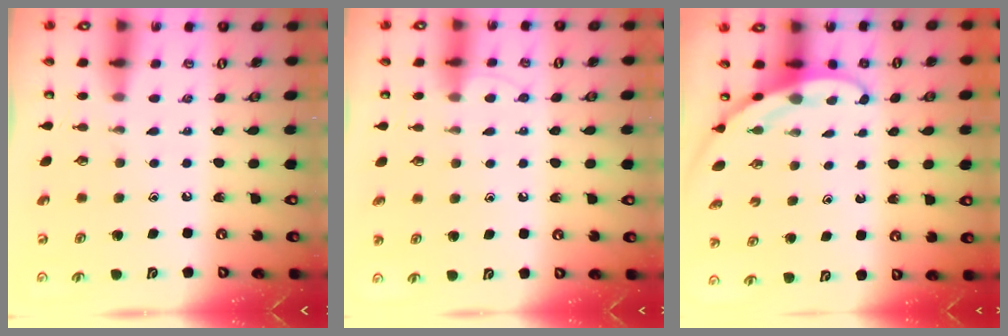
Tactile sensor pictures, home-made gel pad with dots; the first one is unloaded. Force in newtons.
{"total": 5.2, "press": 5.1, "slide": 0.5}
{"total": 3.3, "press": 3.3, "slide": 0.1}